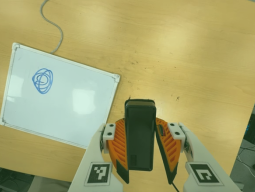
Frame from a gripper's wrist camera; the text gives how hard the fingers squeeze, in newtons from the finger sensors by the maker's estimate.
{"total": 6.8, "left": 5.0, "right": 8.5}